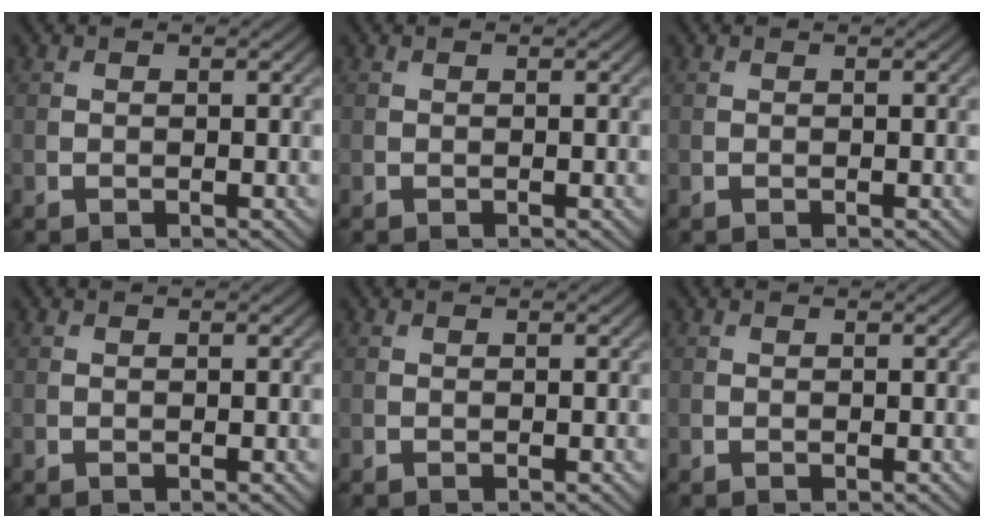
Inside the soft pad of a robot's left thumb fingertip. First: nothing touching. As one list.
[{"total": 0.0}, {"total": 0.0}, {"total": 0.0}, {"total": 0.0}, {"total": 0.0}]